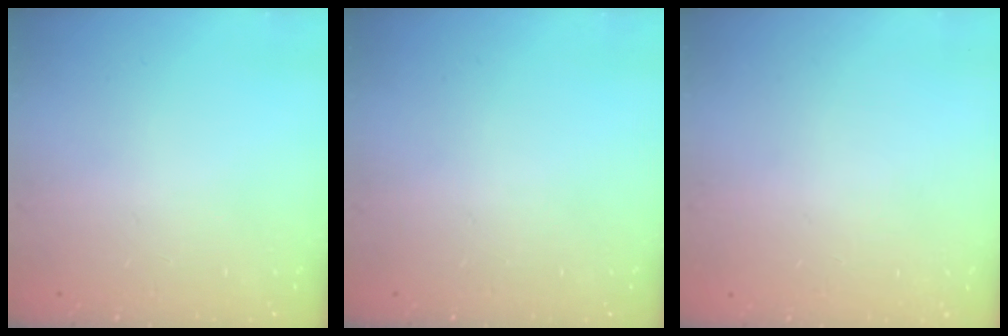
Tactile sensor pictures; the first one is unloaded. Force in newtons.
{"total": 0.0}
{"total": 0.0}